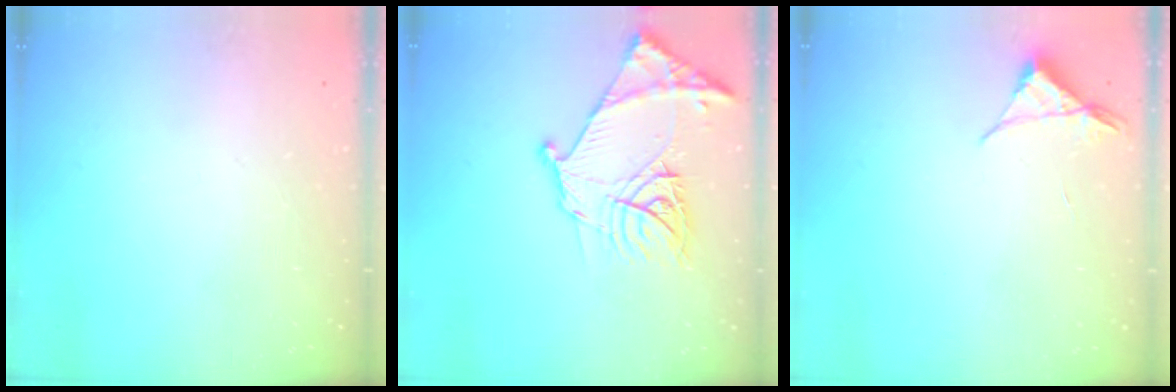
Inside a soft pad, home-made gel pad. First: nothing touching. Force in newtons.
{"total": 19.4, "press": 19.3, "slide": 2.0}
{"total": 3.5, "press": 3.5, "slide": 0.6}